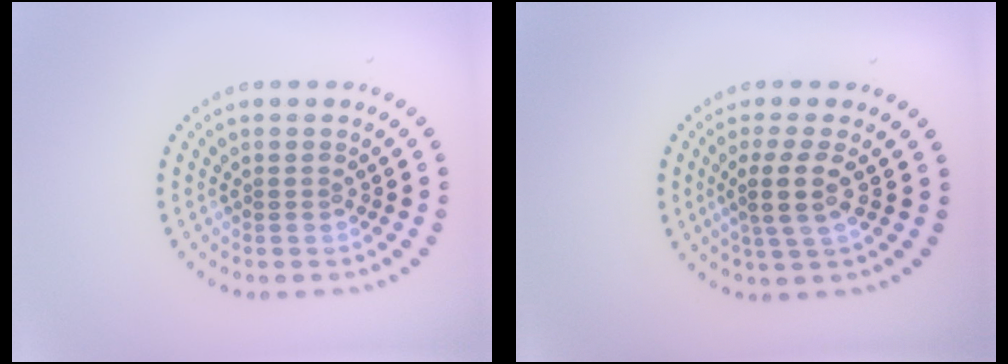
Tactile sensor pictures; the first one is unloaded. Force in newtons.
{"total": 2.9, "press": 2.3, "slide": 1.7}